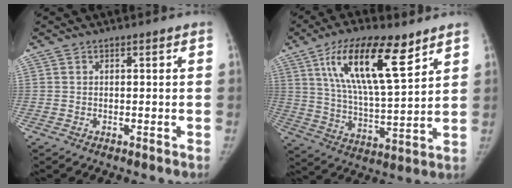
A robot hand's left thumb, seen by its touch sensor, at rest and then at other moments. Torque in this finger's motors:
{"motor_torque": [0.48, 0.39, 1.81, -0.96, 0.45]}